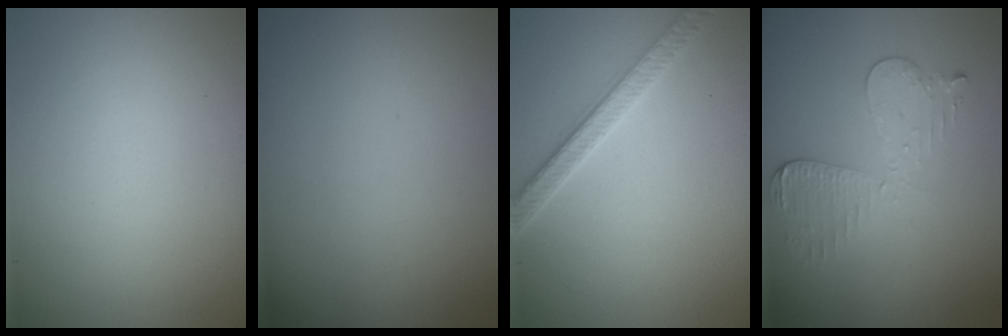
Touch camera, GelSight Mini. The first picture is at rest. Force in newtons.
{"total": 0.0}
{"total": 2.7, "press": 2.7, "slide": 0.3}
{"total": 3.0, "press": 2.7, "slide": 1.2}